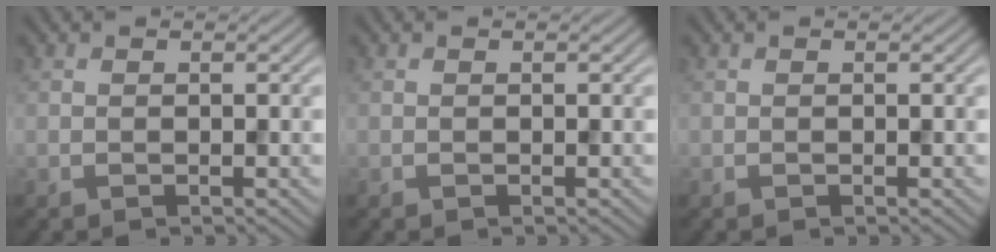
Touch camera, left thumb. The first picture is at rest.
{"total": 0.0}
{"total": 0.0}